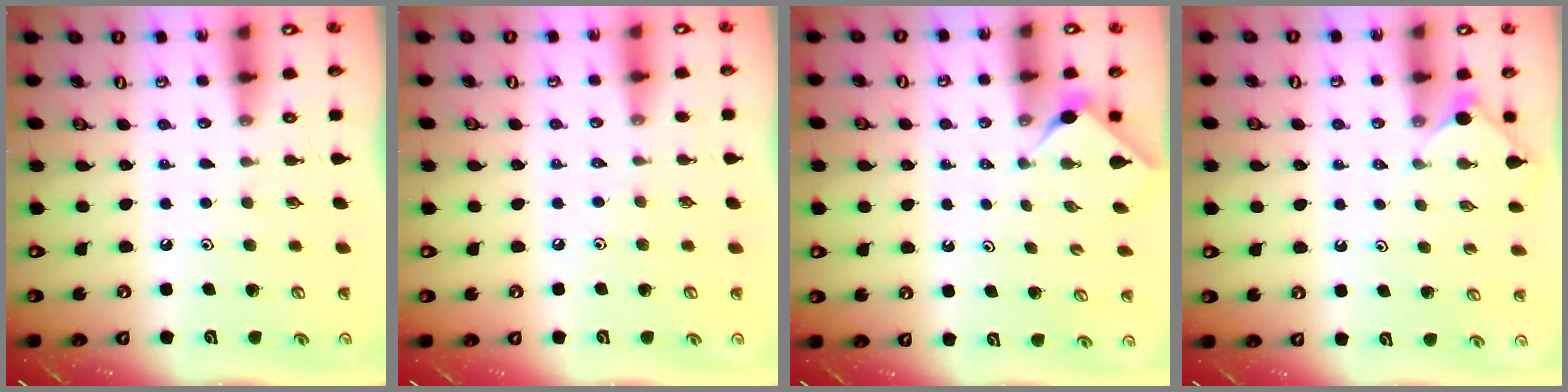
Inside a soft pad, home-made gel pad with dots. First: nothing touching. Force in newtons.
{"total": 1.8, "press": 1.7, "slide": 0.4}
{"total": 2.7, "press": 2.6, "slide": 0.4}
{"total": 2.9, "press": 2.8, "slide": 0.5}